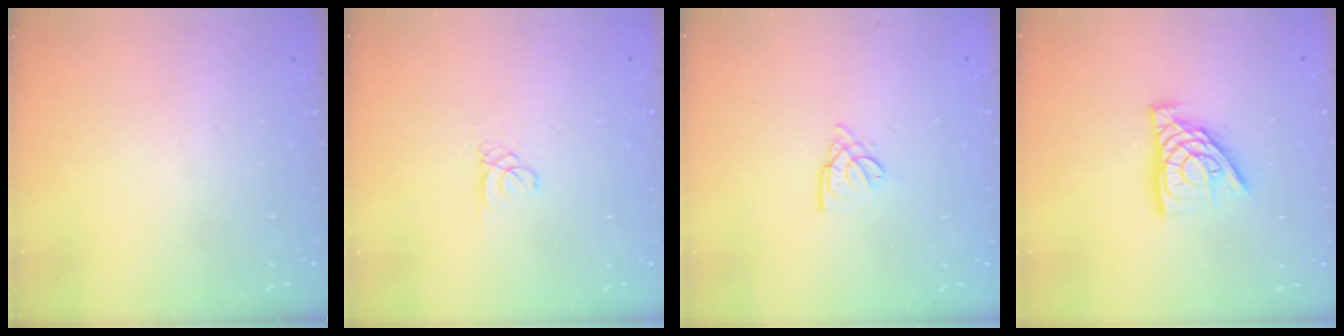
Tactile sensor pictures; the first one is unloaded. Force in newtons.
{"total": 0.6, "press": 0.6, "slide": 0.1}
{"total": 3.0, "press": 2.9, "slide": 0.5}
{"total": 12.1, "press": 12.0, "slide": 1.4}